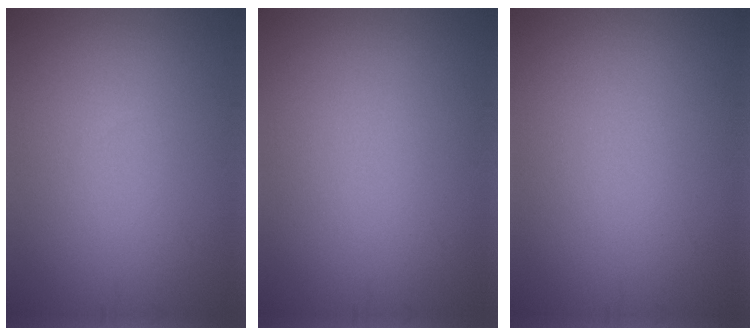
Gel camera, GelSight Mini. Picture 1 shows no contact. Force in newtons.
{"total": 0.0}
{"total": 0.0}